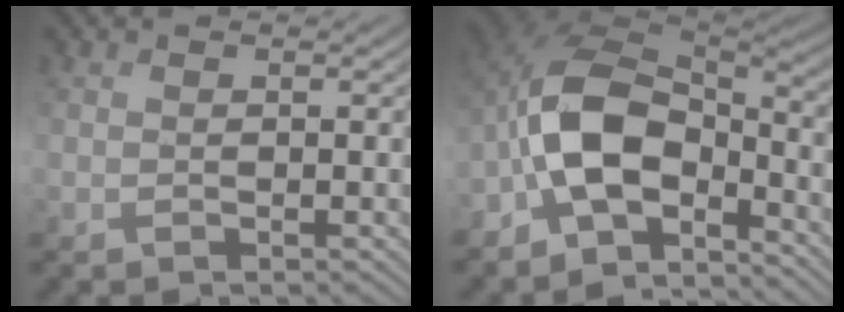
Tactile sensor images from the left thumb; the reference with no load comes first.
{"total": 12.1, "force": [-4.6, 6.8, 8.9], "torque": [-0.178, -0.003, -0.102]}